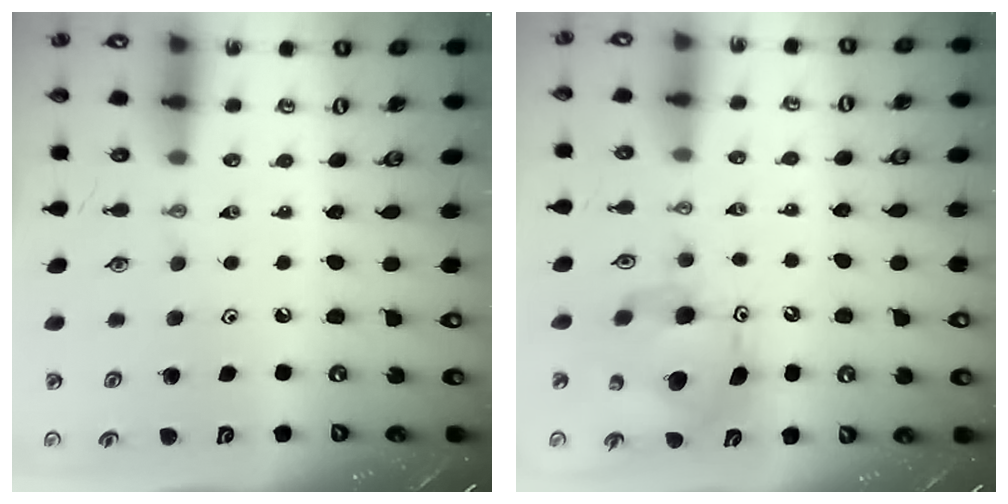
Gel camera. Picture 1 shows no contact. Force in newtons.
{"total": 11.5, "press": 11.4, "slide": 0.9}